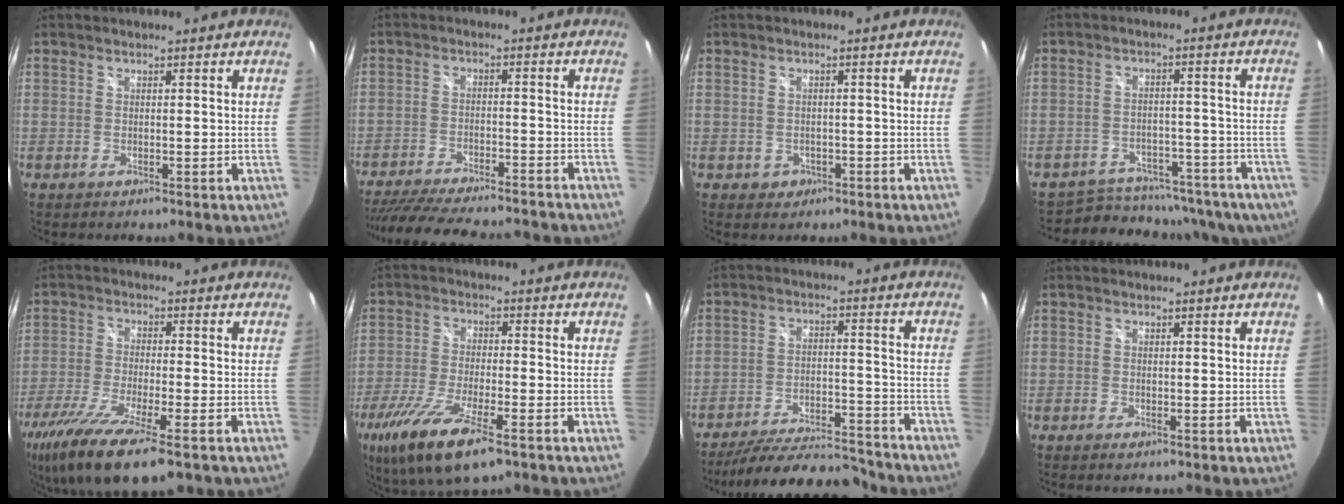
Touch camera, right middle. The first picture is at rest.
{"total": 21.1, "force": [-18.2, 4.8, 9.5], "torque": [-0.189, -0.027, -0.266]}
{"total": 2.3, "force": [-0.9, 2.1, 0.6], "torque": [-0.015, -0.001, -0.008]}
{"total": 16.6, "force": [-14.0, 7.0, 5.6], "torque": [-0.103, 0.006, -0.174]}
{"total": 15.6, "force": [-10.2, 3.2, 11.4], "torque": [-0.236, -0.061, -0.185]}
{"total": 15.1, "force": [-9.0, 4.1, 11.3], "torque": [-0.242, -0.050, -0.170]}
{"total": 19.8, "force": [-17.8, 4.4, 7.7], "torque": [-0.143, -0.008, -0.246]}
{"total": 0.7, "force": [-0.5, 0.2, 0.4], "torque": [-0.005, -0.004, -0.009]}